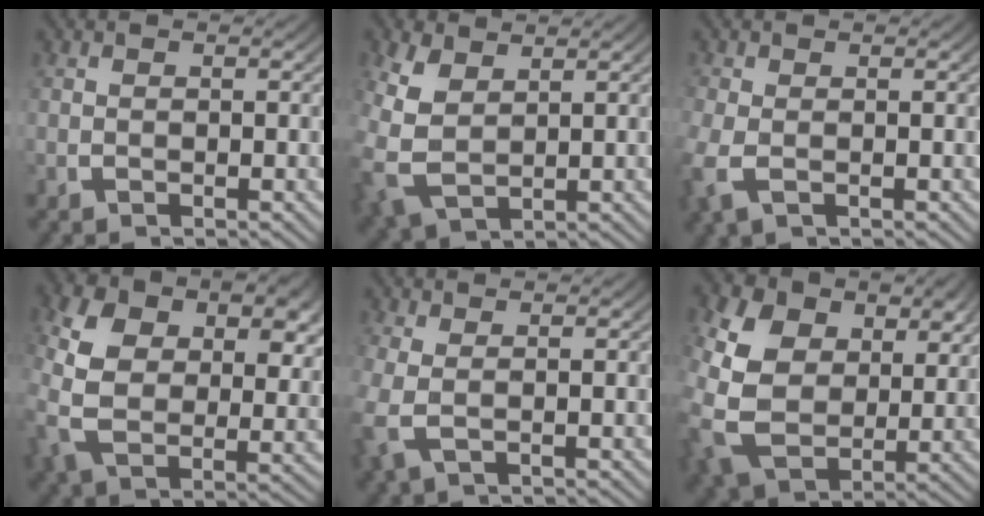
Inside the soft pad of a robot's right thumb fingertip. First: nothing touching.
{"total": 5.3, "force": [0.3, 4.1, 3.4], "torque": [-0.111, -0.032, 0.030]}
{"total": 2.1, "force": [-0.6, 1.3, 1.4], "torque": [-0.043, -0.007, -0.007]}
{"total": 9.0, "force": [0.9, 6.4, 6.3], "torque": [-0.153, -0.036, 0.031]}
{"total": 2.4, "force": [0.2, 1.4, 2.0], "torque": [-0.056, -0.006, 0.008]}
{"total": 12.5, "force": [-0.1, 9.8, 7.7], "torque": [-0.224, -0.067, 0.020]}